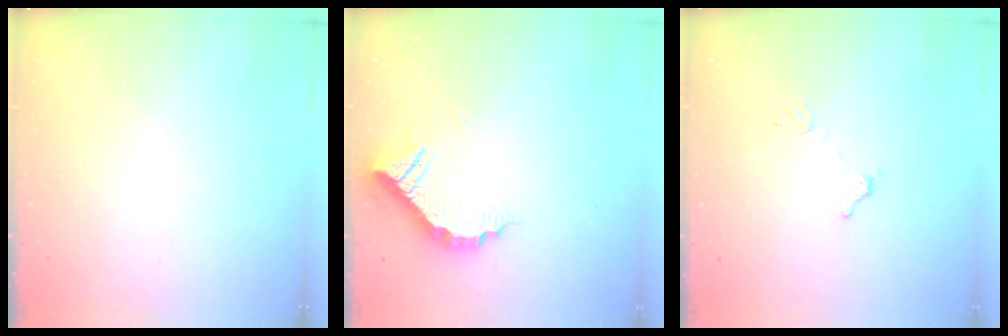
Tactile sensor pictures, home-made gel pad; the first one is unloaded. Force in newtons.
{"total": 10.6, "press": 10.6, "slide": 0.7}
{"total": 7.0, "press": 7.0, "slide": 0.3}